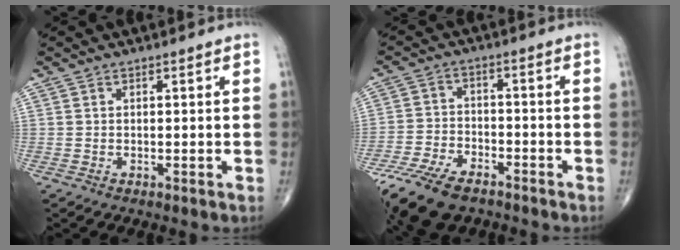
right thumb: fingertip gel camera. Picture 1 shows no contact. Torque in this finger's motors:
{"motor_torque": [1.92, 0.42, 0.65, -1.23, 0.13]}